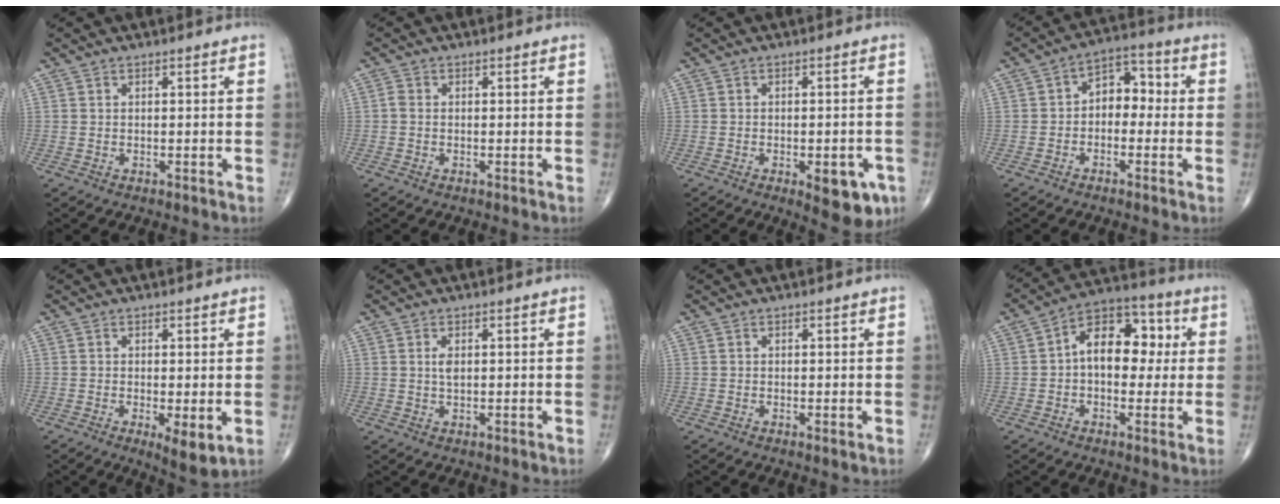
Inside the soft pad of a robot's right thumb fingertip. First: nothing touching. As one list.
[{"total": 1.0, "force": [-0.2, 0.8, 0.7], "torque": [-0.011, 0.000, -0.006]}, {"total": 8.4, "force": [-3.4, 3.5, 6.8], "torque": [-0.063, 0.005, -0.035]}, {"total": 7.1, "force": [-0.6, 5.0, 5.0], "torque": [-0.042, 0.035, -0.027]}, {"total": 5.2, "force": [-1.2, 1.6, 4.8], "torque": [-0.079, -0.018, -0.019]}, {"total": 1.9, "force": [0.4, 0.9, 1.6], "torque": [-0.027, -0.002, 0.008]}, {"total": 0.5, "force": [-0.1, 0.1, 0.5], "torque": [-0.012, -0.004, -0.003]}, {"total": 13.2, "force": [1.2, 8.5, 10.1], "torque": [-0.113, 0.033, 0.006]}]